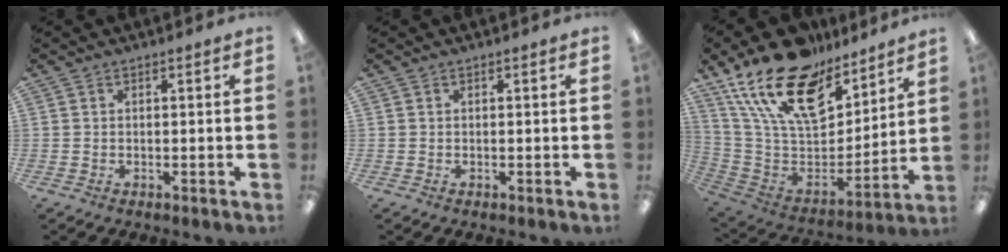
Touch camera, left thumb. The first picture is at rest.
{"total": 0.0}
{"total": 23.2, "force": [15.8, 11.5, 12.6], "torque": [-0.235, -0.101, 0.283]}